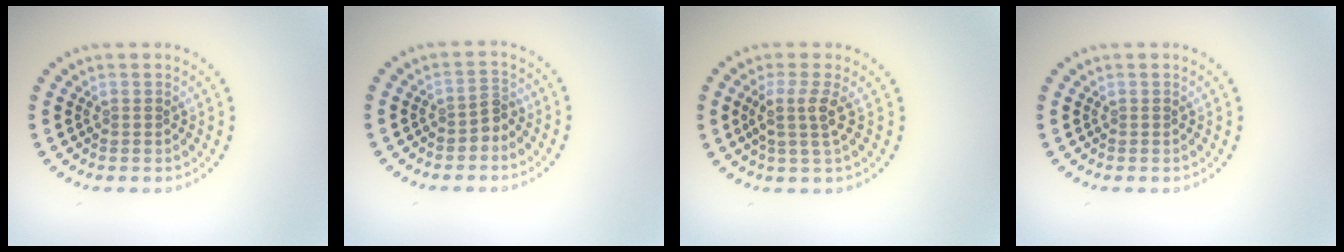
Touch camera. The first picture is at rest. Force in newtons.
{"total": 1.5, "press": 1.2, "slide": 0.9}
{"total": 2.6, "press": 1.9, "slide": 1.7}
{"total": 0.0}